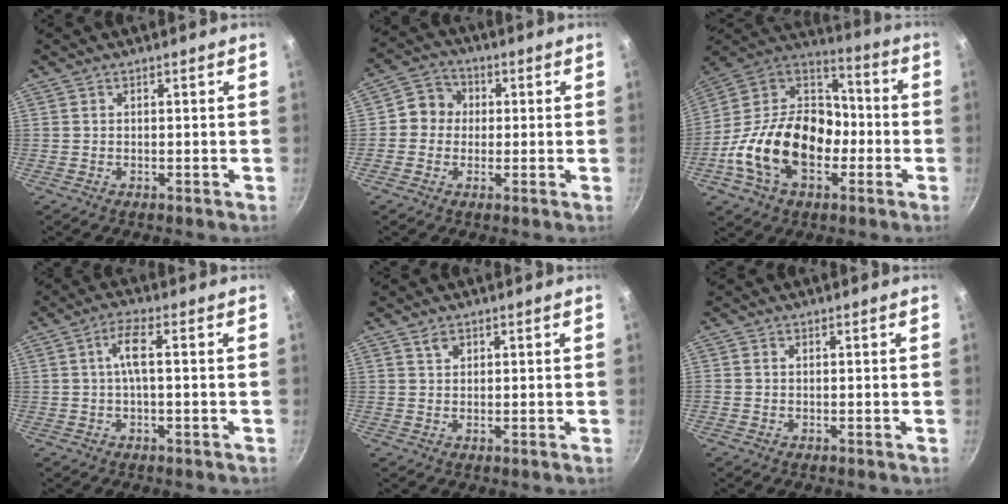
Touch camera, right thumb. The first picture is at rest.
{"total": 6.2, "force": [0.3, 5.8, 2.1], "torque": [0.001, 0.015, -0.013]}
{"total": 23.8, "force": [-6.2, 15.9, 16.5], "torque": [-0.264, 0.060, -0.123]}
{"total": 4.9, "force": [0.1, 0.6, 4.9], "torque": [-0.105, 0.011, 0.003]}
{"total": 1.9, "force": [1.1, 1.2, 0.9], "torque": [-0.011, -0.002, 0.020]}
{"total": 0.6, "force": [0.1, 0.5, 0.3], "torque": [-0.004, 0.004, 0.001]}